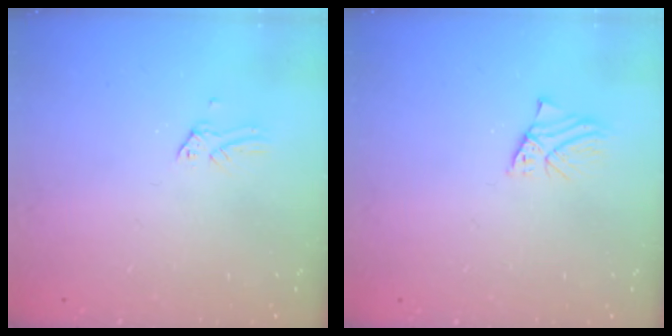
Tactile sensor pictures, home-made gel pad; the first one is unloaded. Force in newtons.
{"total": 1.6, "press": 1.6, "slide": 0.1}